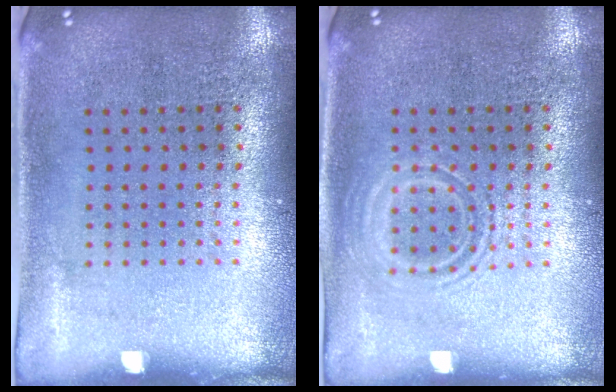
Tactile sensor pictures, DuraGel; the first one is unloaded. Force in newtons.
{"total": 1.1, "press": 1.1, "slide": 0.3}